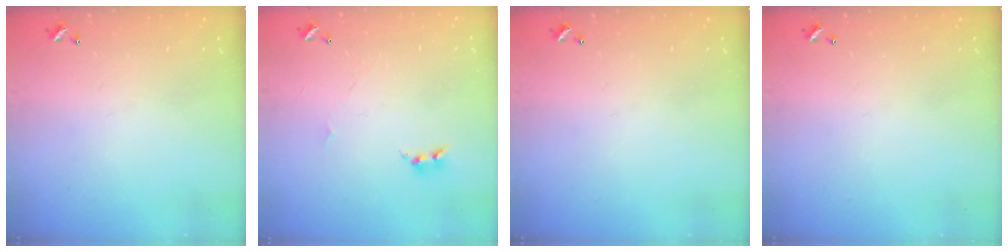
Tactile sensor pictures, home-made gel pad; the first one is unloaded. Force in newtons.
{"total": 2.1, "press": 2.0, "slide": 0.5}
{"total": 0.0}
{"total": 0.0}